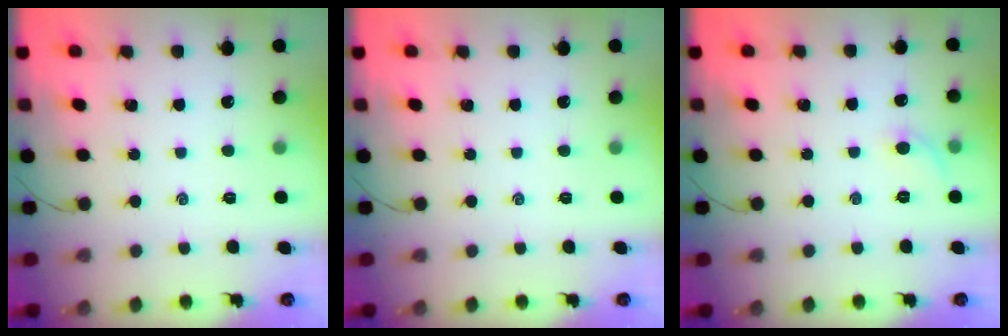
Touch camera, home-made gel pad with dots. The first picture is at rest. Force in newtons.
{"total": 0.0}
{"total": 4.4, "press": 4.2, "slide": 1.5}